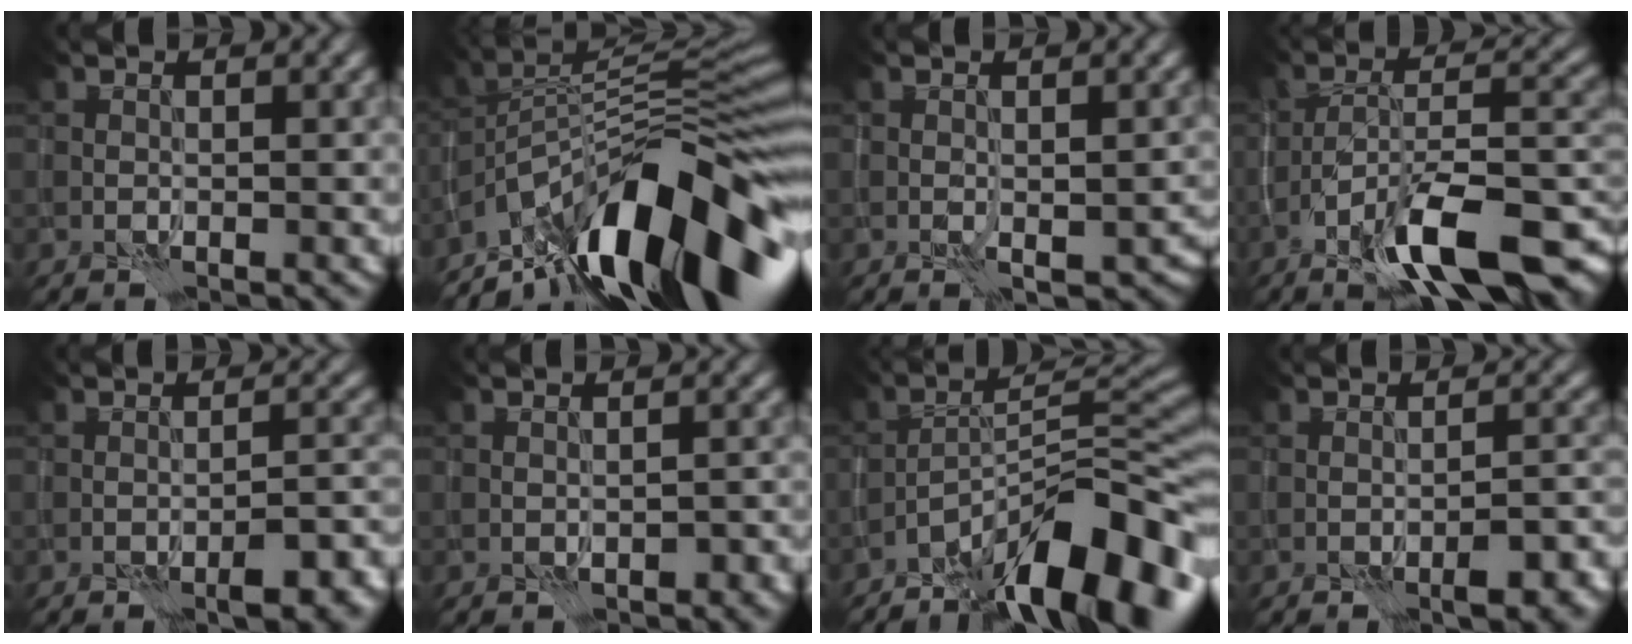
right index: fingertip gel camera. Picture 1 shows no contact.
{"total": 14.3, "force": [-9.1, 4.4, 10.1], "torque": [-0.151, 0.031, -0.159]}
{"total": 4.3, "force": [-1.6, 2.2, 3.3], "torque": [-0.044, -0.008, -0.018]}
{"total": 10.4, "force": [-5.6, 2.9, 8.2], "torque": [-0.141, 0.007, -0.099]}
{"total": 5.0, "force": [-2.8, 1.6, 3.8], "torque": [-0.057, 0.006, -0.036]}
{"total": 1.7, "force": [-0.7, 1.0, 1.3], "torque": [-0.018, 0.002, -0.007]}
{"total": 12.6, "force": [-8.0, 3.6, 8.9], "torque": [-0.126, 0.014, -0.143]}
{"total": 4.4, "force": [-2.3, 1.5, 3.5], "torque": [-0.051, 0.005, -0.030]}